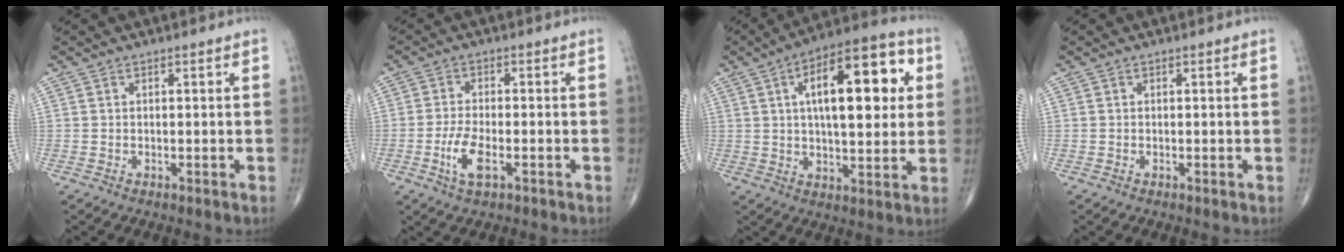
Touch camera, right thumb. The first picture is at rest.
{"total": 5.4, "force": [-2.2, 2.1, 4.5], "torque": [-0.098, 0.006, -0.039]}
{"total": 19.6, "force": [4.8, 8.2, 17.1], "torque": [-0.226, 0.011, 0.064]}
{"total": 0.0}